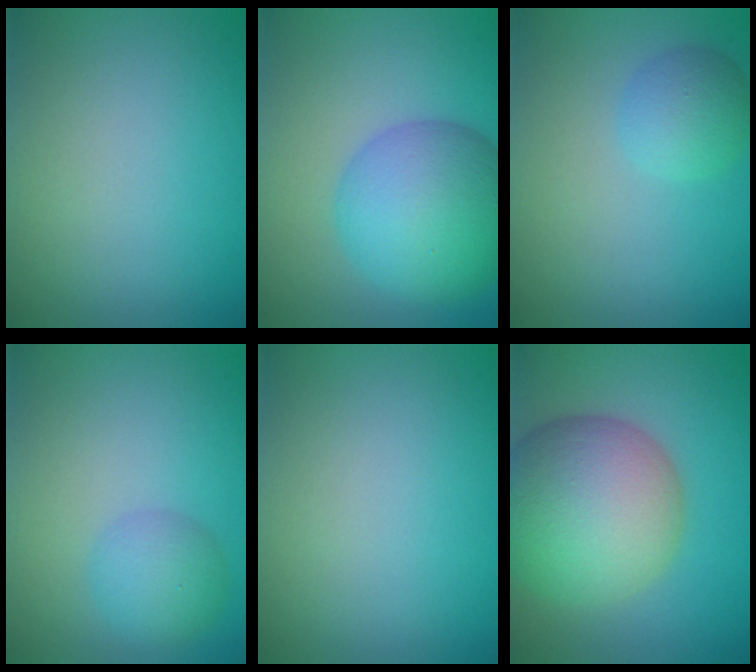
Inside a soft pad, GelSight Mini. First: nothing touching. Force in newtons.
{"total": 9.1, "press": 9.1, "slide": 0.1}
{"total": 2.7, "press": 2.7, "slide": 0.1}
{"total": 2.8, "press": 2.8, "slide": 0.1}
{"total": 0.0}
{"total": 12.3, "press": 12.3, "slide": 1.0}